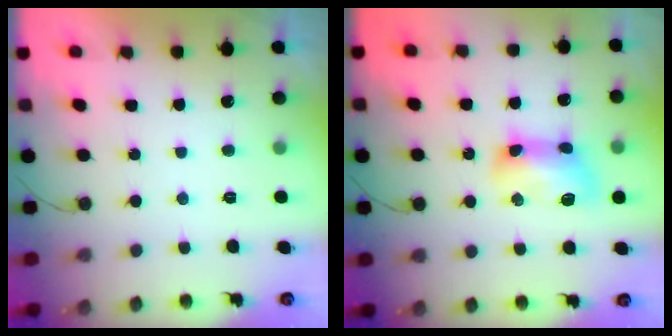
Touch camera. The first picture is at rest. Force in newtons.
{"total": 9.6, "press": 9.5, "slide": 0.7}